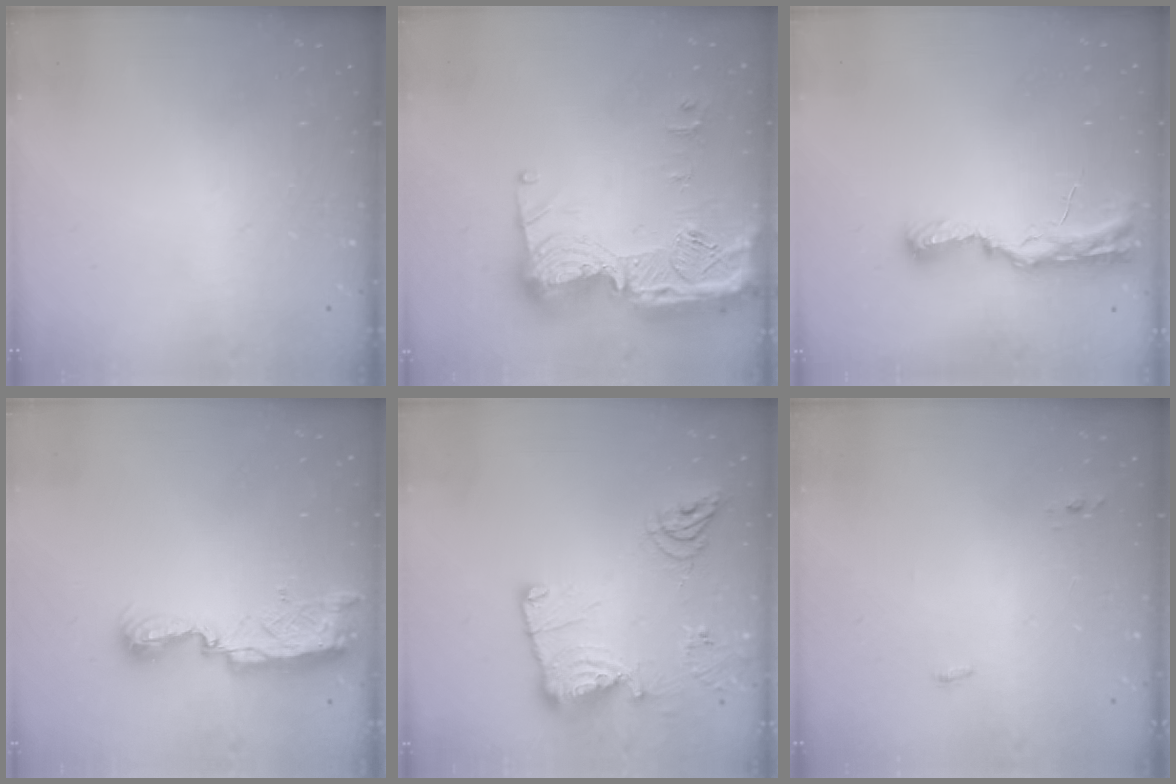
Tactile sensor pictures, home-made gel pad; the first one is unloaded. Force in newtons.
{"total": 23.2, "press": 23.1, "slide": 2.1}
{"total": 8.9, "press": 8.9, "slide": 1.3}
{"total": 7.7, "press": 7.6, "slide": 0.6}
{"total": 16.6, "press": 16.5, "slide": 1.8}
{"total": 3.4, "press": 3.2, "slide": 1.1}